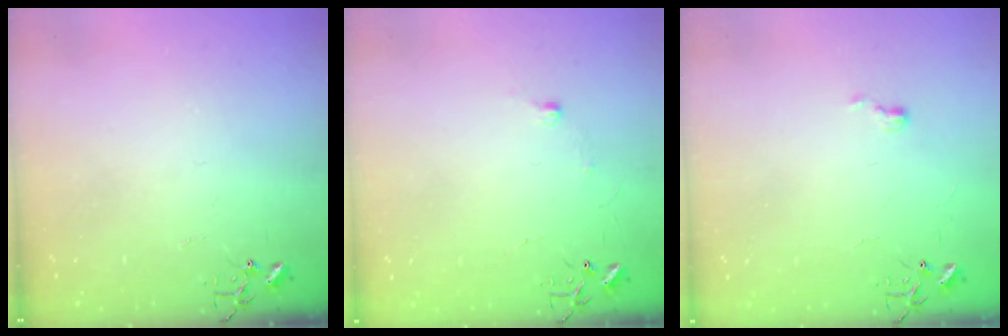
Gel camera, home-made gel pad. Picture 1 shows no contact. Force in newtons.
{"total": 4.2, "press": 4.1, "slide": 0.6}
{"total": 3.5, "press": 3.5, "slide": 0.5}